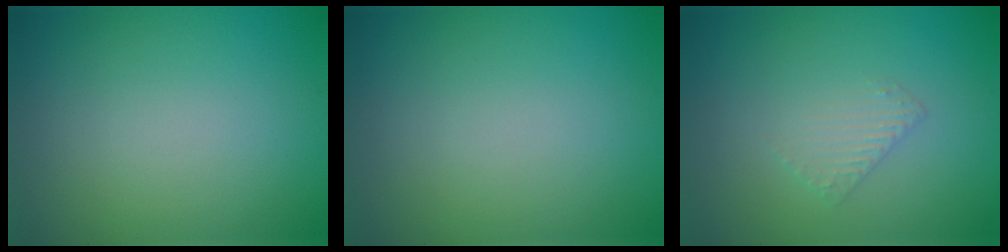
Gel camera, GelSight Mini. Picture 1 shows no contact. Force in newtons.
{"total": 0.0}
{"total": 1.3, "press": 1.3, "slide": 0.3}